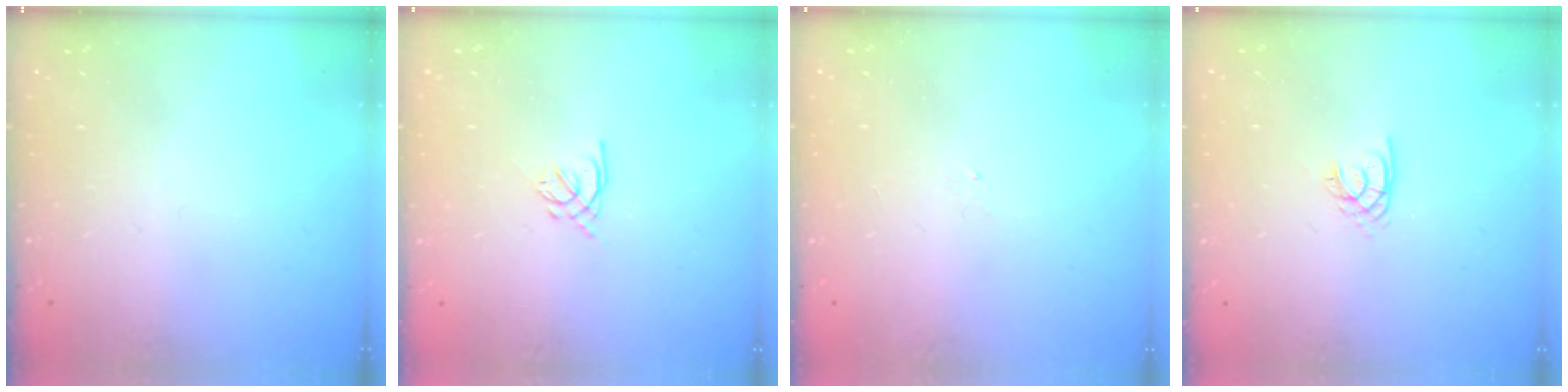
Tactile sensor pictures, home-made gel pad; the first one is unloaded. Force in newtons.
{"total": 1.6, "press": 1.5, "slide": 0.6}
{"total": 1.3, "press": 1.2, "slide": 0.5}
{"total": 2.0, "press": 1.9, "slide": 0.4}